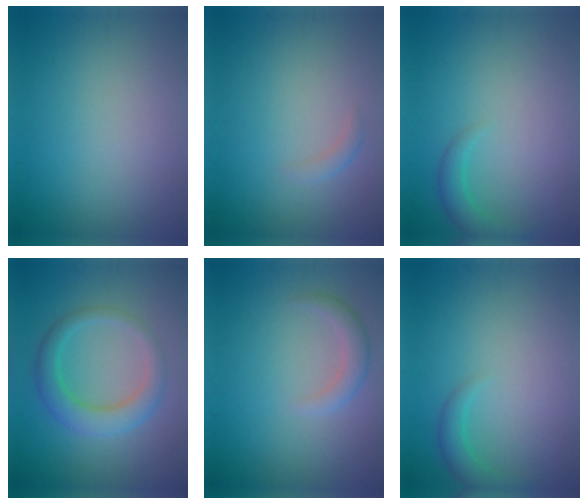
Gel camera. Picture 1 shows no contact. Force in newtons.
{"total": 0.9, "press": 0.9, "slide": 0.0}
{"total": 2.0, "press": 1.9, "slide": 0.1}
{"total": 4.1, "press": 4.1, "slide": 0.2}
{"total": 2.0, "press": 2.0, "slide": 0.1}
{"total": 2.0, "press": 1.9, "slide": 0.1}